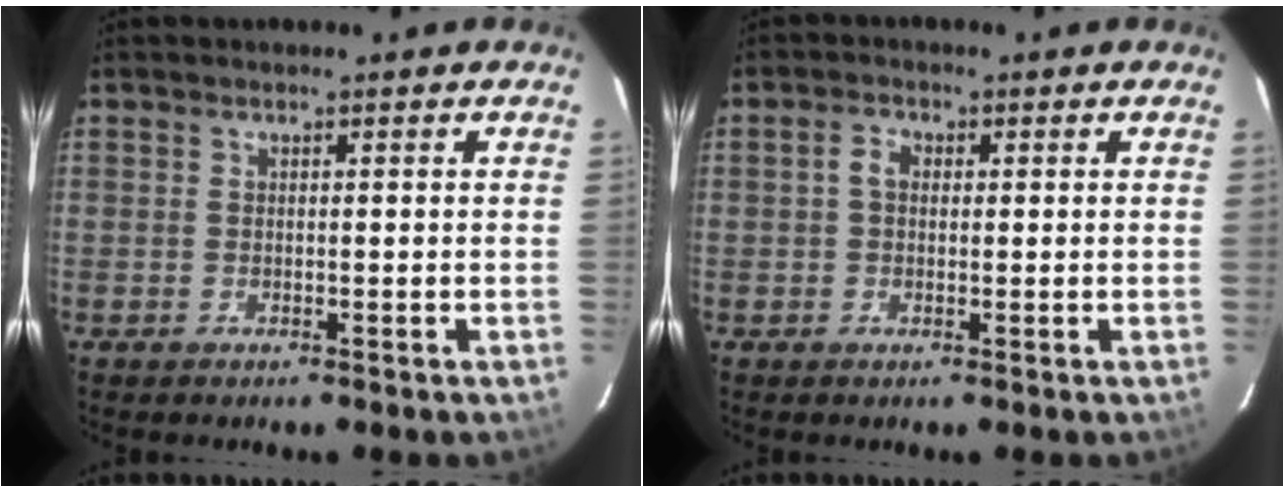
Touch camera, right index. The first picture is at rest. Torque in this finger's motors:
{"motor_torque": [0.11, -0.06, 0.11, 0.03]}